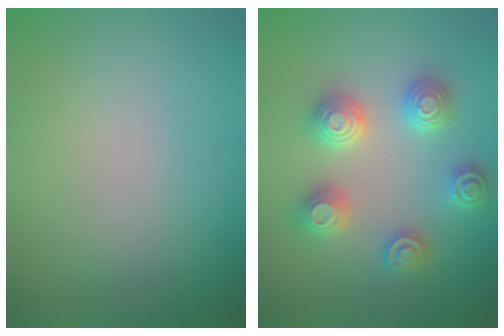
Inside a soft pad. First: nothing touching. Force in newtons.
{"total": 4.9, "press": 4.8, "slide": 0.8}